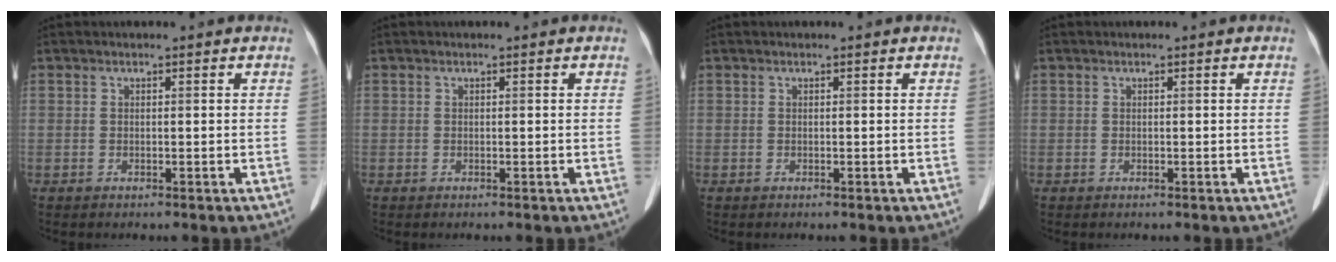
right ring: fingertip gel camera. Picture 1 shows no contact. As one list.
[{"total": 0.0}, {"total": 0.0}, {"total": 0.0}]